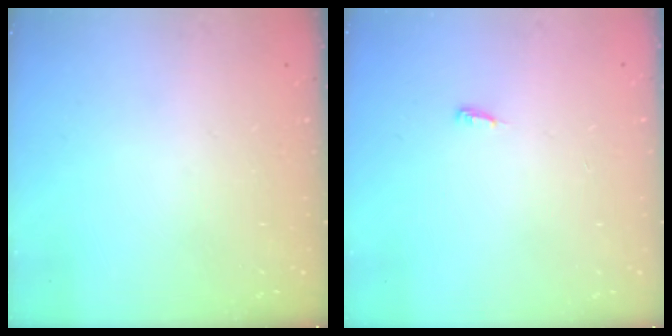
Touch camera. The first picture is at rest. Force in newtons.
{"total": 3.4, "press": 3.3, "slide": 0.7}